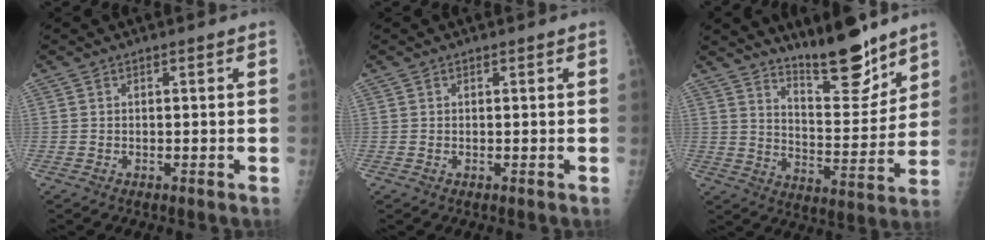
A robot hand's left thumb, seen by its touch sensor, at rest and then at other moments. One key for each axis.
{"total": 0.0}
{"total": 13.9, "fx": 11.3, "fy": 3.5, "fz": 7.3, "tx": -0.077, "ty": -0.091, "tz": 0.187}